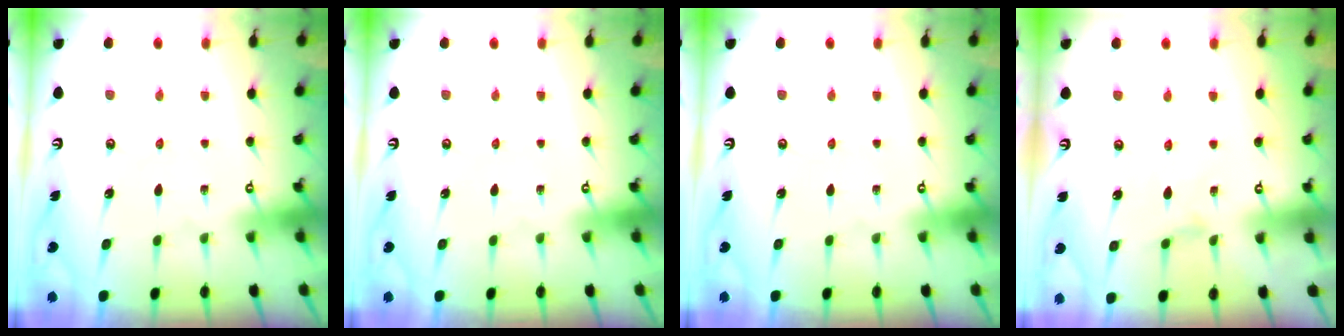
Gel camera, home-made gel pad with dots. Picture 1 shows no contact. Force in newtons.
{"total": 0.0}
{"total": 0.0}
{"total": 0.6, "press": 0.6, "slide": 0.2}